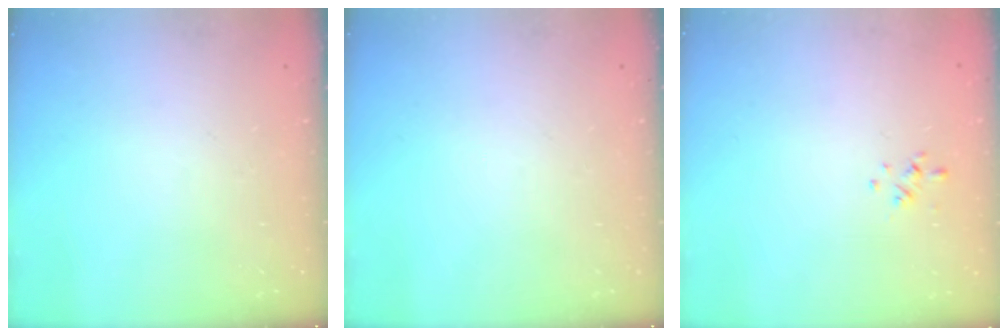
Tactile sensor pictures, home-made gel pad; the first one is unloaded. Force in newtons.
{"total": 0.0}
{"total": 0.6, "press": 0.4, "slide": 0.5}